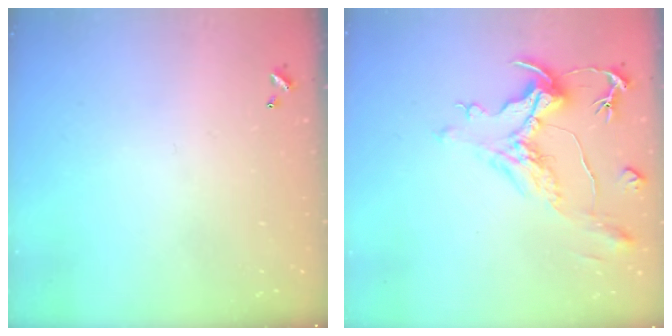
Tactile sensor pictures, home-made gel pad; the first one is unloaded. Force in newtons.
{"total": 1.6, "press": 0.1, "slide": 1.6}